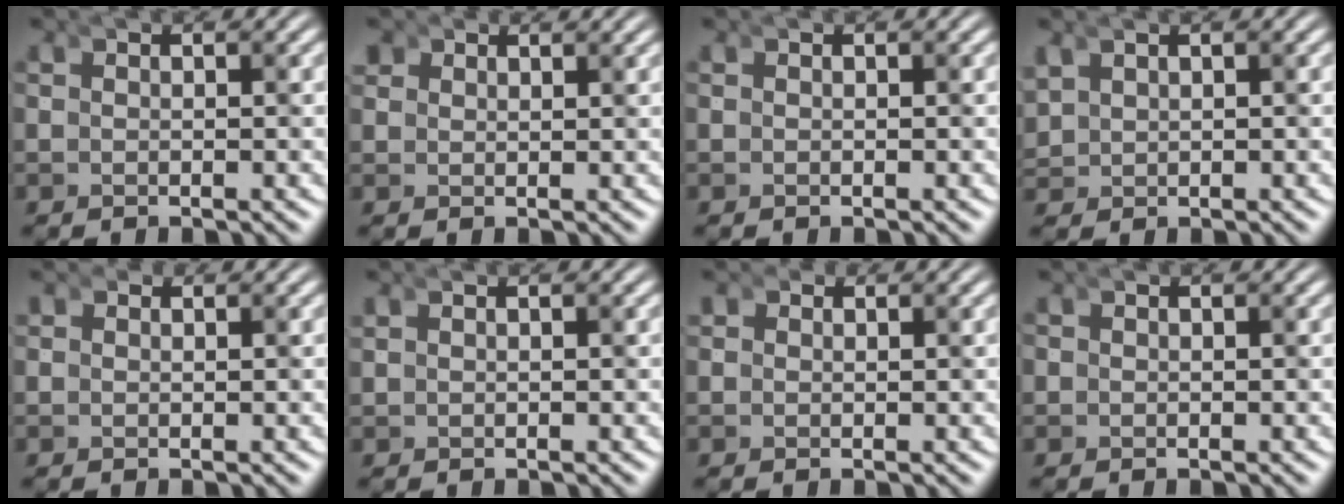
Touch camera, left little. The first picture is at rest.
{"total": 1.3, "force": [1.0, -0.3, -0.9], "torque": [-0.002, -0.011, 0.025]}
{"total": 0.0}
{"total": 1.9, "force": [0.7, 1.6, 0.6], "torque": [-0.025, -0.008, 0.019]}
{"total": 1.0, "force": [-0.1, -0.5, -0.9], "torque": [0.011, -0.007, 0.004]}
{"total": 0.5, "force": [0.3, 0.4, 0.1], "torque": [-0.007, 0.000, 0.007]}
{"total": 1.3, "force": [-0.1, -0.7, -1.1], "torque": [0.009, -0.012, 0.007]}
{"total": 0.0}